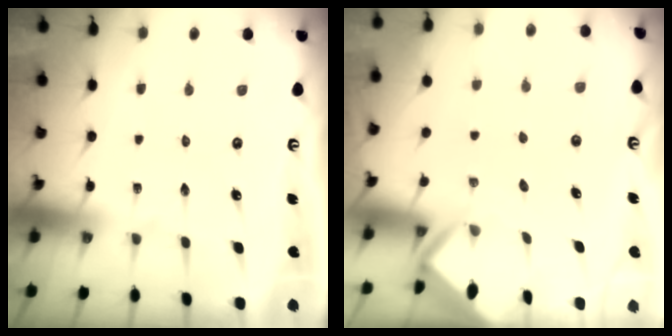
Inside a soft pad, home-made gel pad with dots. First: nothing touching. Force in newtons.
{"total": 2.4, "press": 2.4, "slide": 0.1}